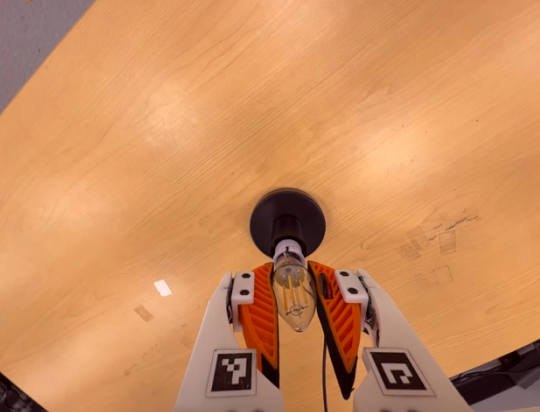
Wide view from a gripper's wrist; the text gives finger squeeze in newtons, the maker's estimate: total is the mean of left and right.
{"total": 17.5, "left": 15.6, "right": 19.4}